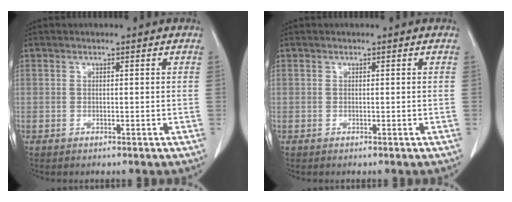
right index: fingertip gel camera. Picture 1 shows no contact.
{"total": 0.0}